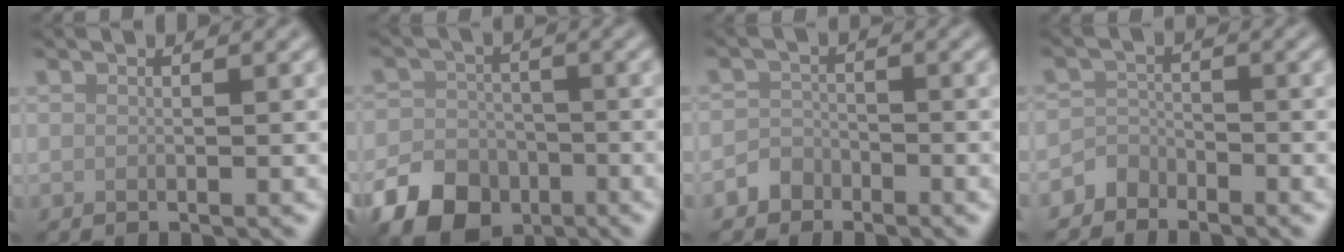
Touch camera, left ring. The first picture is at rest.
{"total": 7.4, "force": [-4.3, 5.2, 3.0], "torque": [-0.055, -0.017, -0.082]}
{"total": 1.8, "force": [-1.3, 1.2, 0.0], "torque": [0.009, 0.008, -0.026]}
{"total": 1.9, "force": [-1.7, 1.0, -0.2], "torque": [0.010, 0.012, -0.036]}